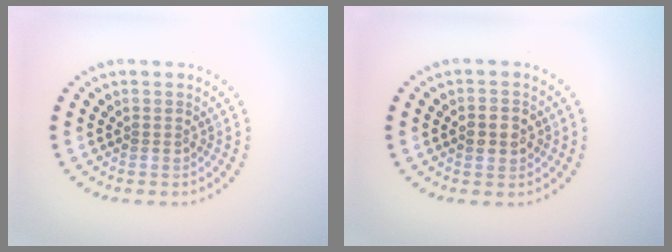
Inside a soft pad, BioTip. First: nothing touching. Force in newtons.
{"total": 2.8, "press": 2.8, "slide": 0.2}